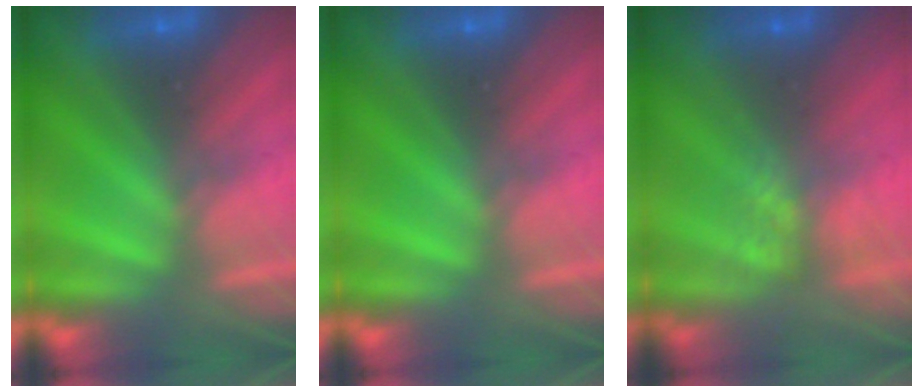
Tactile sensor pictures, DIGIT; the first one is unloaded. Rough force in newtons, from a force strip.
{"total": 0.0}
{"total": 3.6}